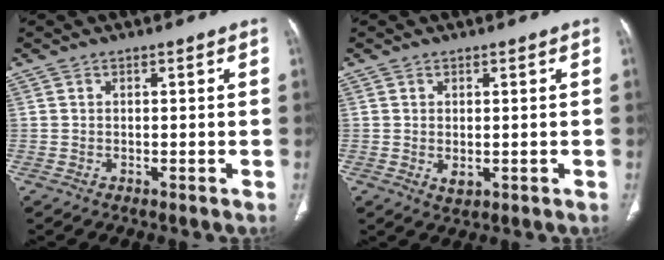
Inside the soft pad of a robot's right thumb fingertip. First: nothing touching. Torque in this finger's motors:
{"motor_torque": [-0.22, 0.27, 0.12, 0.50, 0.06]}